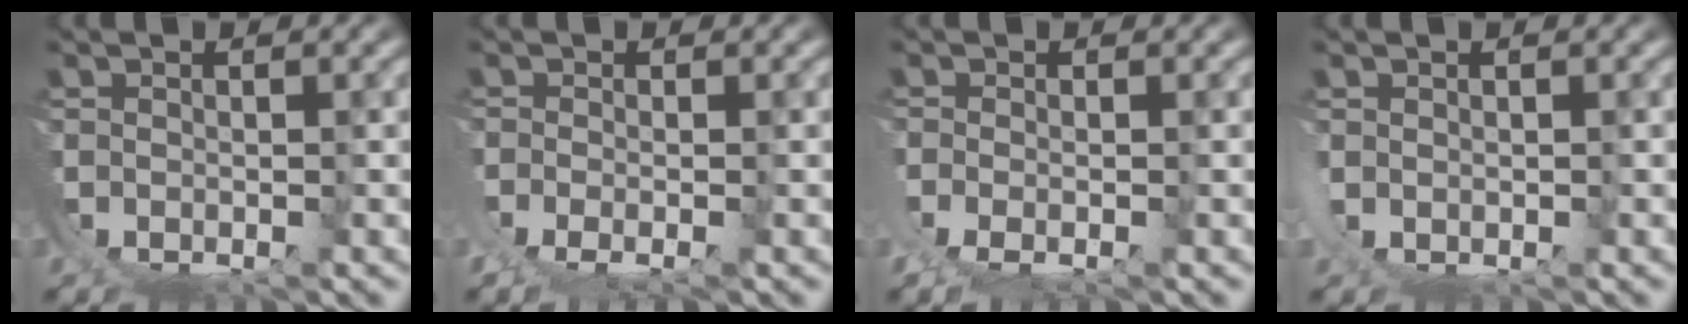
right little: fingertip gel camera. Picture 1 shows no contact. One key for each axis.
{"total": 2.0, "fx": 0.0, "fy": -1.7, "fz": 1.0, "tx": -0.014, "ty": -0.001, "tz": 0.006}
{"total": 1.5, "fx": 0.1, "fy": -1.2, "fz": 1.0, "tx": -0.016, "ty": -0.004, "tz": 0.008}
{"total": 1.5, "fx": 1.4, "fy": -0.6, "fz": 0.1, "tx": -0.011, "ty": 0.007, "tz": 0.024}